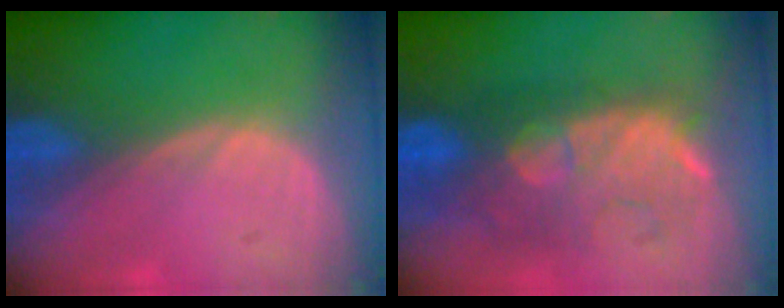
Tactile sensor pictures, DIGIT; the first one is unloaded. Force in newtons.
{"total": 9.4, "press": 9.2, "slide": 1.9}